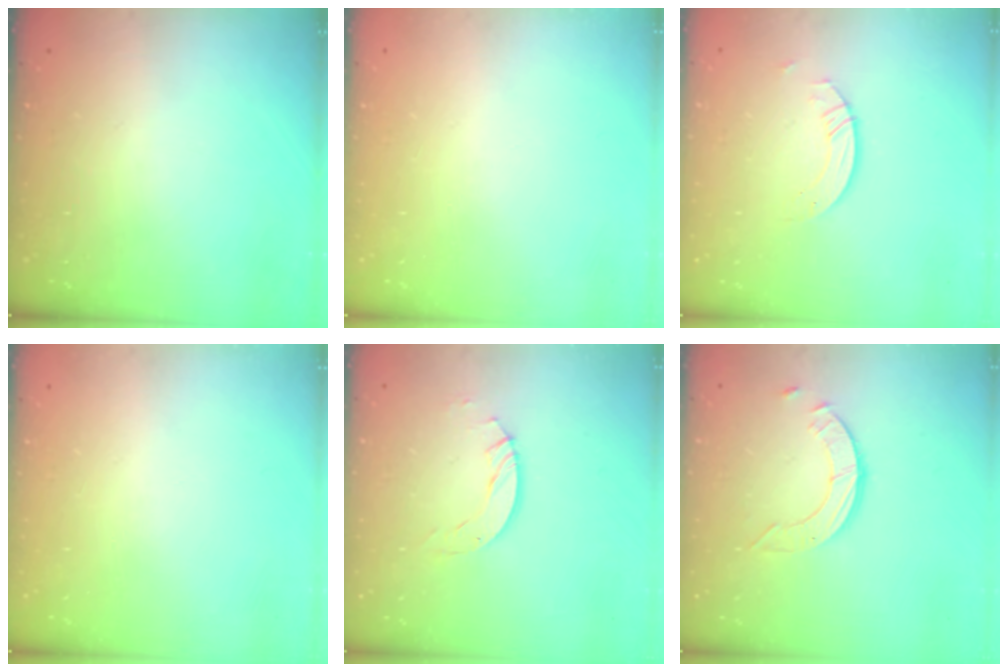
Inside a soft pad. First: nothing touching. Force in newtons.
{"total": 0.0}
{"total": 3.2, "press": 3.1, "slide": 0.3}
{"total": 0.0}
{"total": 5.6, "press": 5.5, "slide": 0.5}
{"total": 3.7, "press": 3.6, "slide": 0.4}